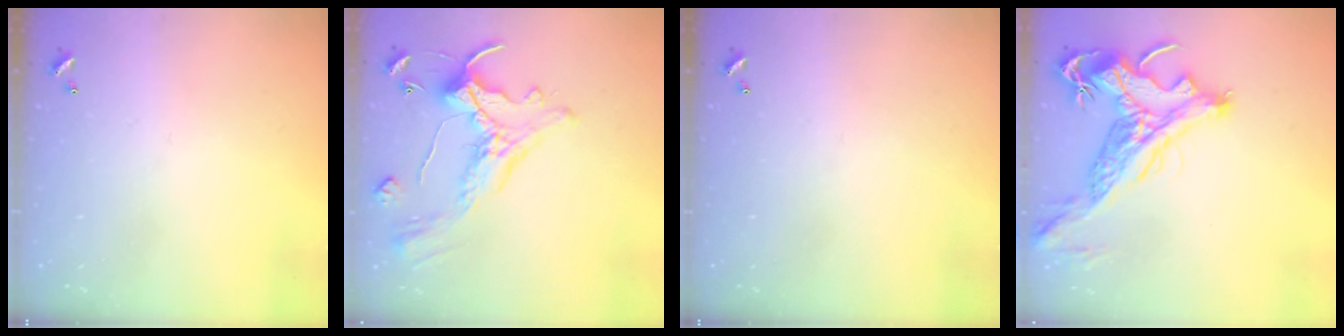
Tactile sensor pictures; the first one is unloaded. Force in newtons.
{"total": 2.5, "press": 2.2, "slide": 1.2}
{"total": 0.0}
{"total": 4.5, "press": 4.3, "slide": 1.3}